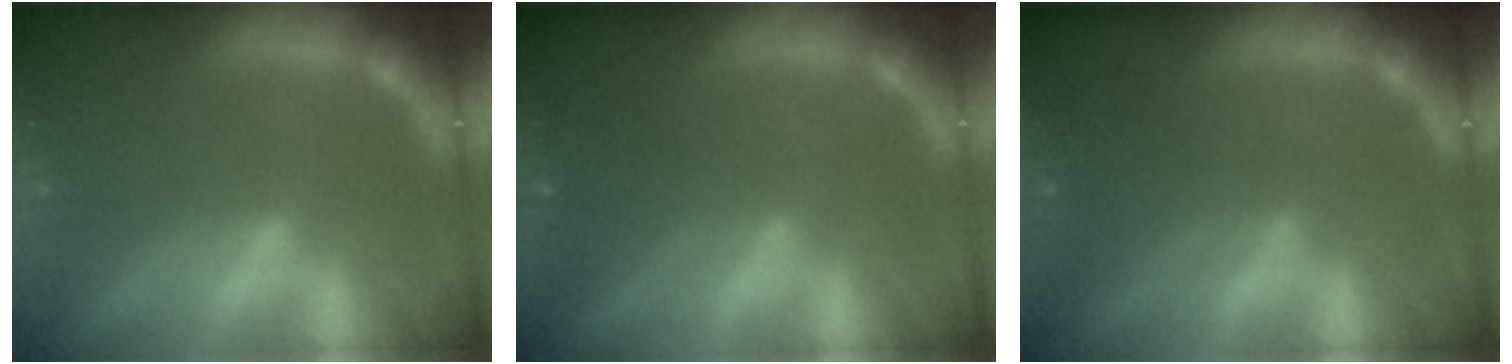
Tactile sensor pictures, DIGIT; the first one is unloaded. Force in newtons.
{"total": 2.5}
{"total": 3.0}